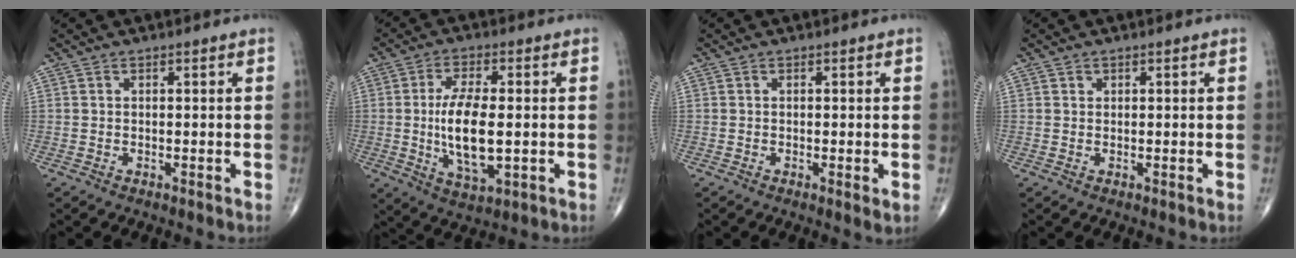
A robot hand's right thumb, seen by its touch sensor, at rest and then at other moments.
{"total": 11.8, "force": [-0.7, 5.1, 10.5], "torque": [-0.193, -0.012, -0.006]}
{"total": 1.7, "force": [-0.2, 0.2, 1.6], "torque": [-0.031, -0.008, -0.005]}
{"total": 0.5, "force": [0.3, 0.4, 0.1], "torque": [0.003, 0.000, 0.003]}